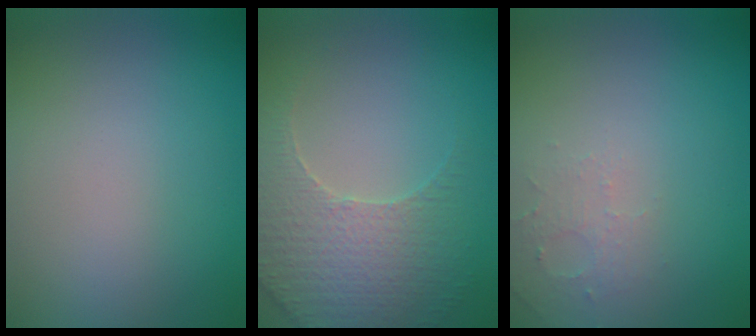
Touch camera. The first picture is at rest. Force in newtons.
{"total": 3.7, "press": 3.6, "slide": 1.0}
{"total": 1.6, "press": 1.5, "slide": 0.4}